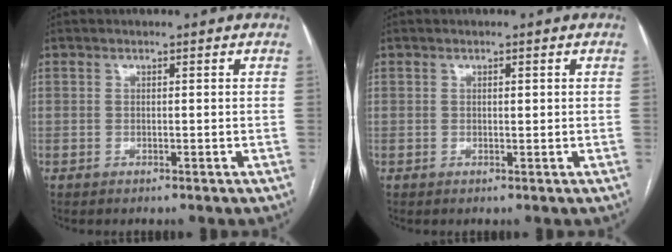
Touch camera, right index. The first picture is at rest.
{"total": 0.7, "force": [0.2, 0.2, 0.6], "torque": [-0.010, 0.000, 0.004]}